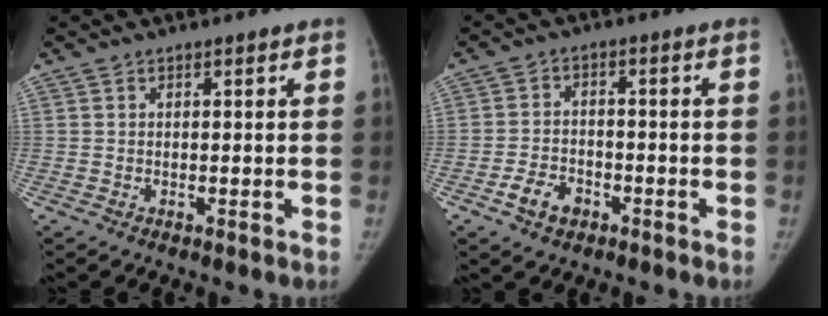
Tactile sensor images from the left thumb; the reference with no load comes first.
{"total": 5.4, "force": [-2.9, 3.7, 2.7], "torque": [-0.039, 0.020, -0.049]}